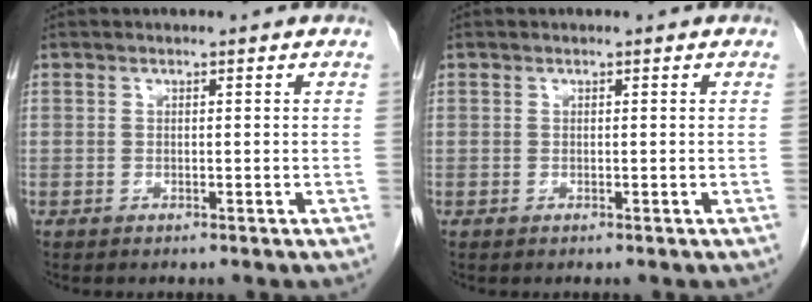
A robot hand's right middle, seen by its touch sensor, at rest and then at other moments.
{"total": 0.0}